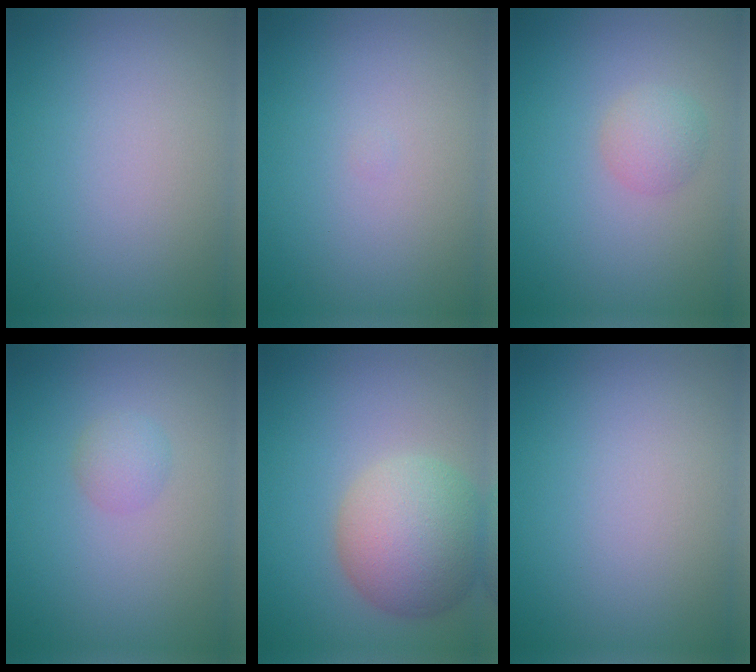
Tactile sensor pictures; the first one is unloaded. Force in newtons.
{"total": 0.0}
{"total": 1.8, "press": 1.8, "slide": 0.0}
{"total": 1.3, "press": 1.3, "slide": 0.1}
{"total": 7.2, "press": 7.2, "slide": 0.4}
{"total": 0.0}